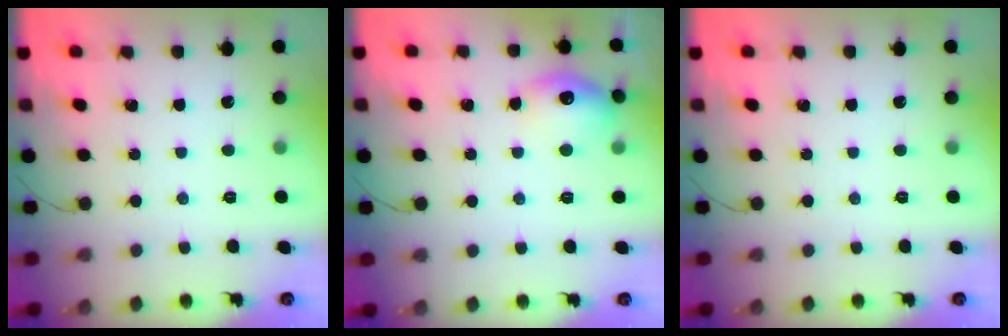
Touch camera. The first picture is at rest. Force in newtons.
{"total": 11.8, "press": 11.8, "slide": 0.6}
{"total": 0.0}